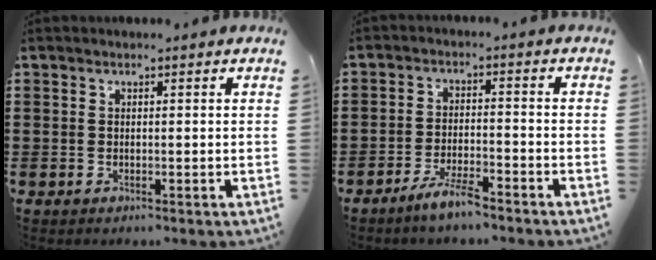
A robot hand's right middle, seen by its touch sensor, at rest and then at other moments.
{"total": 4.6, "force": [-3.7, 0.6, 2.6], "torque": [-0.062, -0.003, -0.074]}